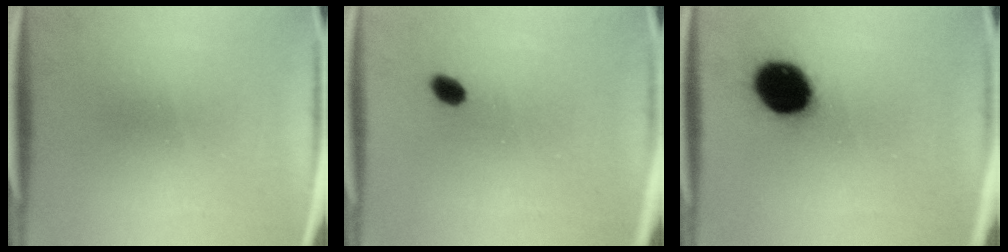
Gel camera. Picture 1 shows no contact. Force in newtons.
{"total": 2.4}
{"total": 15.4}